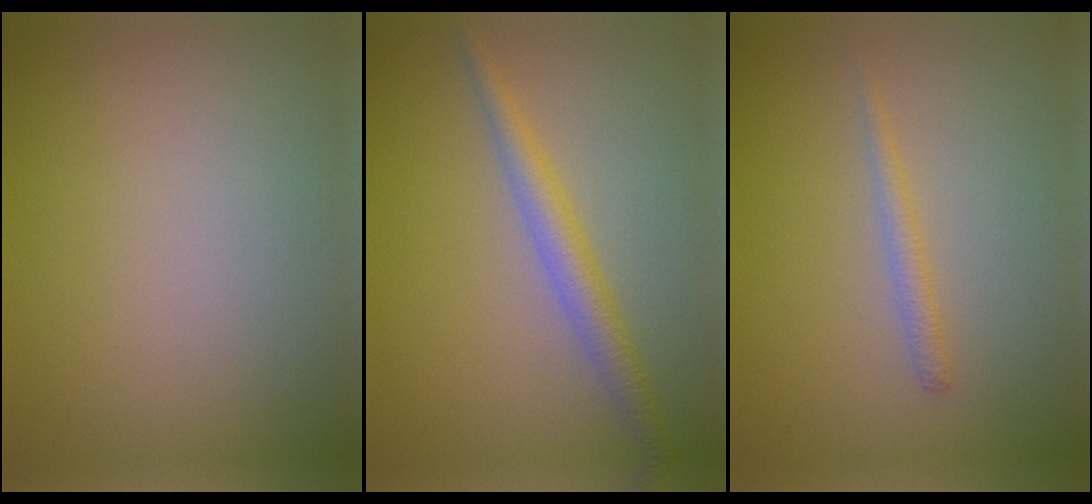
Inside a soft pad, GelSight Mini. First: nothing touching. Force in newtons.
{"total": 2.7, "press": 2.7, "slide": 0.1}
{"total": 1.2, "press": 1.2, "slide": 0.0}